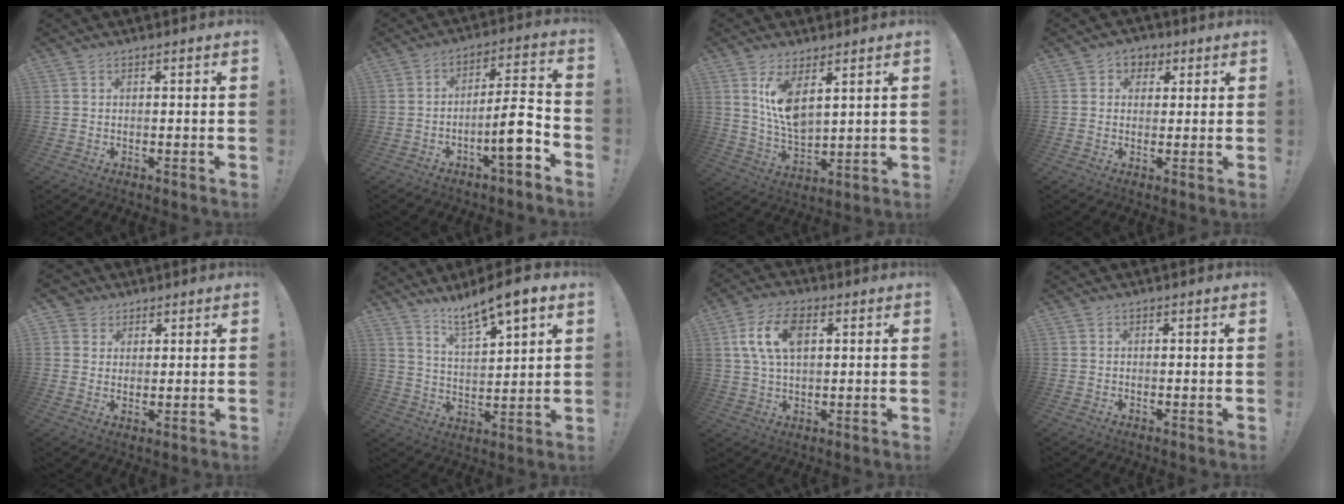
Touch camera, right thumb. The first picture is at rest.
{"total": 11.2, "force": [-5.2, 2.5, 9.6], "torque": [-0.154, 0.024, -0.090]}
{"total": 10.3, "force": [5.6, 4.3, 7.6], "torque": [-0.138, -0.032, 0.101]}
{"total": 4.1, "force": [1.0, 3.8, 1.2], "torque": [-0.010, -0.001, 0.016]}
{"total": 4.2, "force": [2.3, 3.5, 0.3], "torque": [-0.017, -0.007, 0.046]}
{"total": 9.9, "force": [8.1, 1.5, 5.5], "torque": [-0.100, -0.052, 0.140]}
{"total": 11.4, "force": [3.4, 6.8, 8.4], "torque": [-0.165, 0.009, 0.064]}
{"total": 0.0}